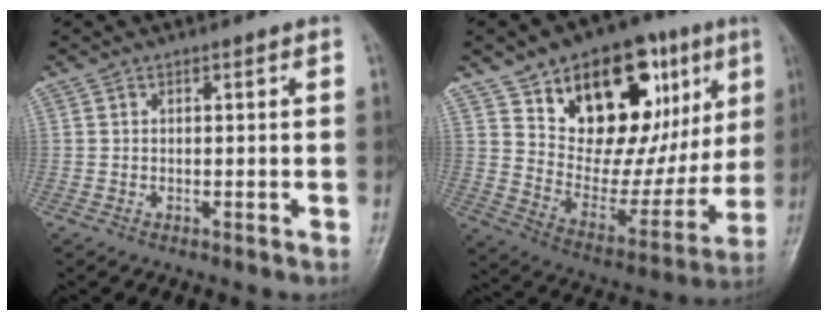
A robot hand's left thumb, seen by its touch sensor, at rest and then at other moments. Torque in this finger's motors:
{"motor_torque": [0.11, 0.93, 1.29, -1.49, 0.16]}